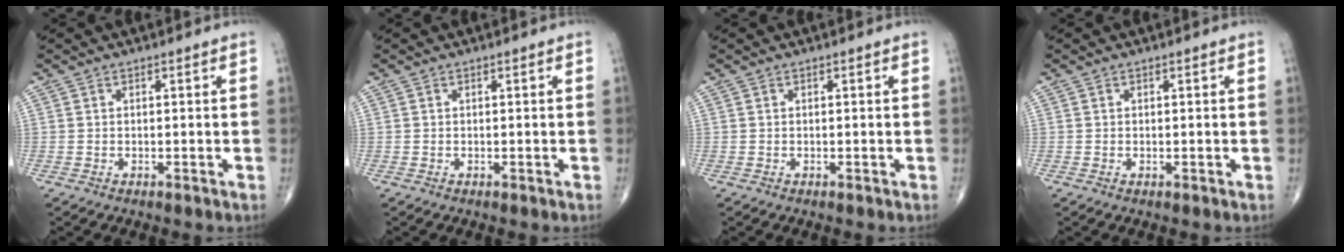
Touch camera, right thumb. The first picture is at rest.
{"total": 0.0}
{"total": 0.0}
{"total": 0.0}